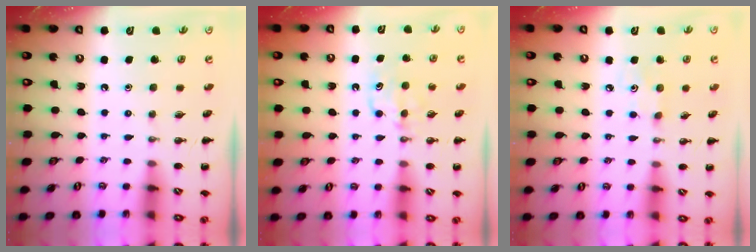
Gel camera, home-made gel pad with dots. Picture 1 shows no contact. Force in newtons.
{"total": 6.3, "press": 6.1, "slide": 1.6}
{"total": 2.5, "press": 2.4, "slide": 0.7}